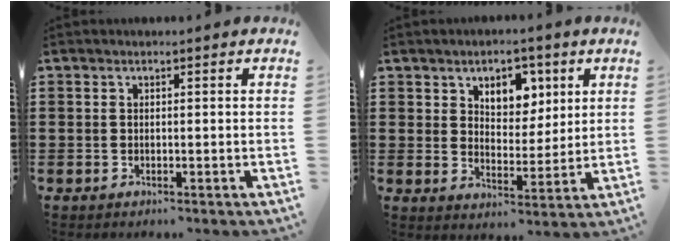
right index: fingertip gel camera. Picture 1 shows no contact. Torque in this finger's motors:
{"motor_torque": [0.48, -0.29, 0.20, 0.04]}